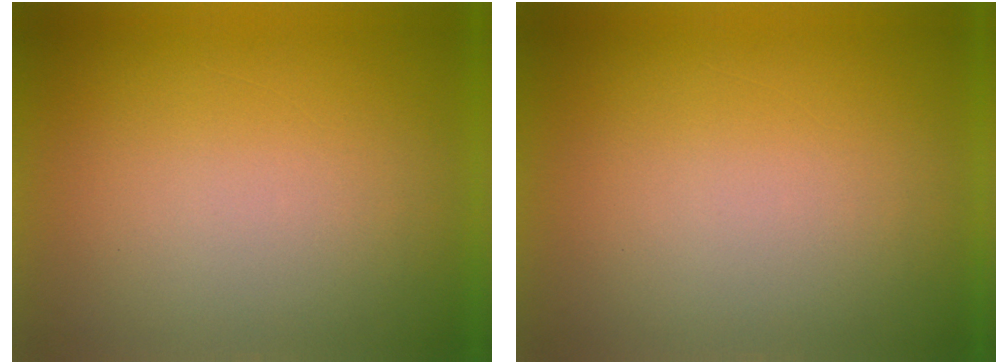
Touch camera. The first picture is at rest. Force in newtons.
{"total": 0.0}